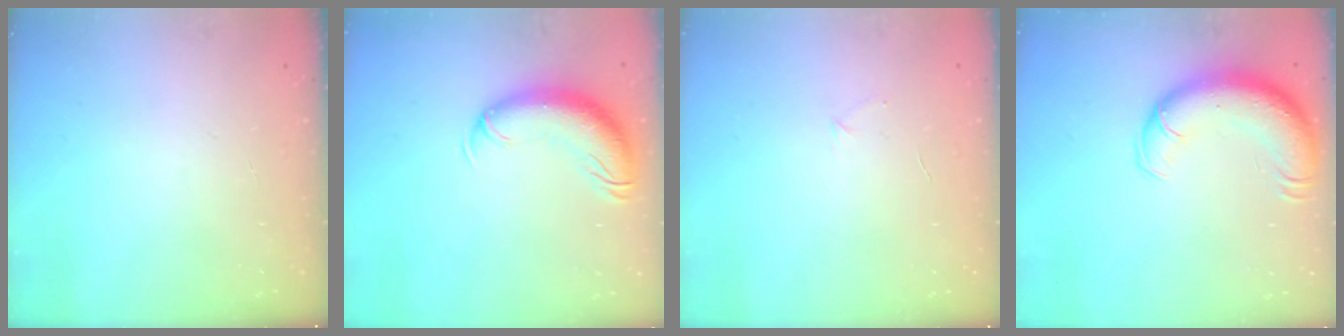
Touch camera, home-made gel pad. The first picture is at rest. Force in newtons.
{"total": 12.9, "press": 12.6, "slide": 3.0}
{"total": 4.2, "press": 4.1, "slide": 0.8}
{"total": 14.3, "press": 13.9, "slide": 3.3}